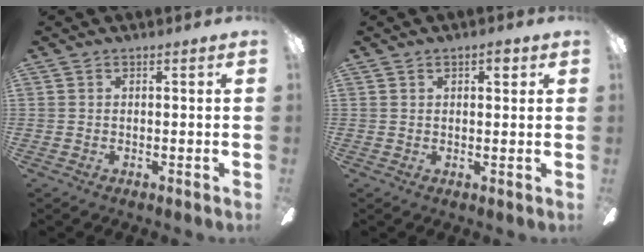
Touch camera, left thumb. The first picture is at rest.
{"total": 2.3, "force": [1.1, 1.2, 1.6], "torque": [-0.017, 0.000, 0.015]}